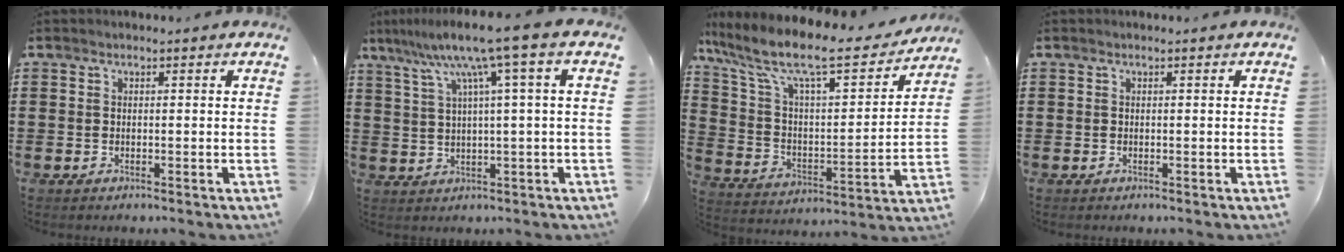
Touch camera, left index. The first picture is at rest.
{"total": 8.8, "force": [4.1, -0.9, 7.7], "torque": [-0.159, -0.014, 0.064]}
{"total": 11.7, "force": [9.2, 2.1, 7.0], "torque": [-0.172, -0.055, 0.152]}
{"total": 0.0}